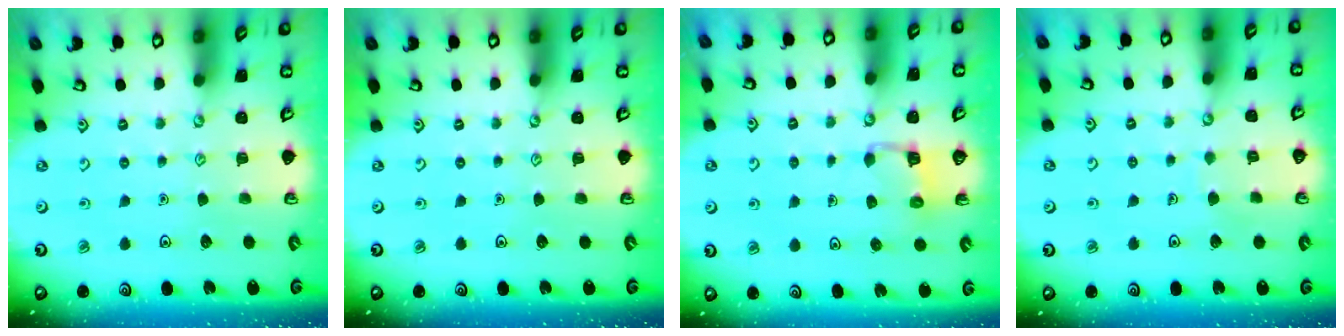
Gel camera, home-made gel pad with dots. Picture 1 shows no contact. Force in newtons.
{"total": 0.0}
{"total": 3.3, "press": 3.3, "slide": 0.3}
{"total": 2.2, "press": 2.2, "slide": 0.1}